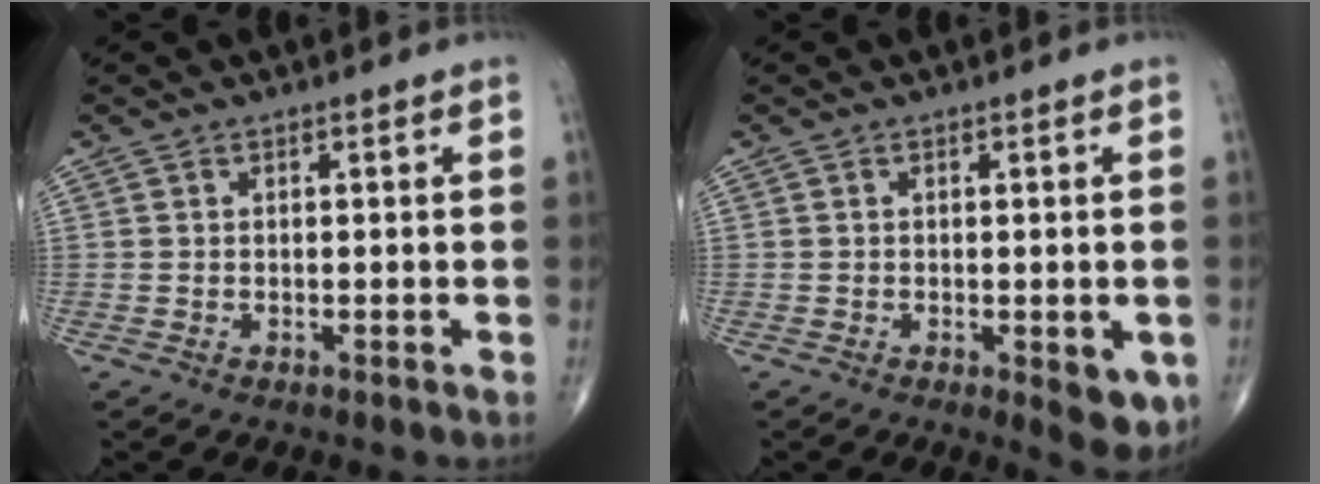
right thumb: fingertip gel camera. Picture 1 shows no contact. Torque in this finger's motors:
{"motor_torque": [0.75, 0.91, 0.71, -0.30, 0.16]}